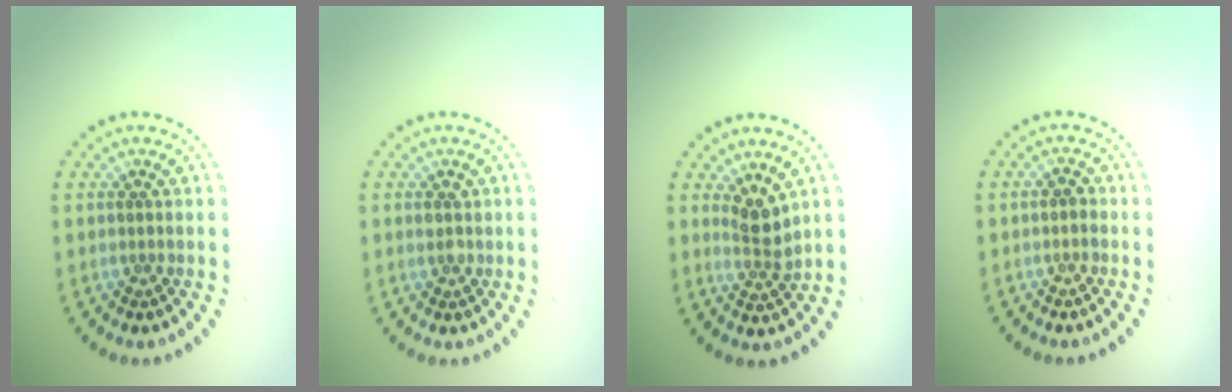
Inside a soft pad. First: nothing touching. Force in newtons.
{"total": 1.2, "press": 1.1, "slide": 0.5}
{"total": 2.3, "press": 1.8, "slide": 1.5}
{"total": 0.8, "press": 0.8, "slide": 0.2}